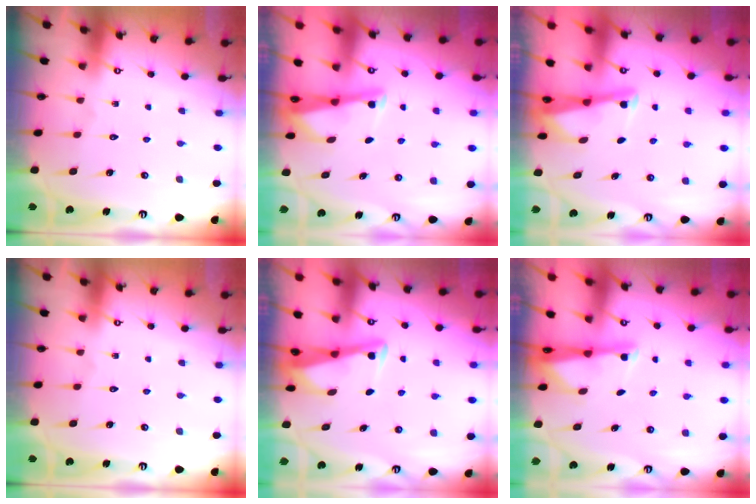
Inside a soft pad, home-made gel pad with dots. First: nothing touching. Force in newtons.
{"total": 2.5, "press": 2.5, "slide": 0.2}
{"total": 2.5, "press": 2.5, "slide": 0.1}
{"total": 0.0}
{"total": 3.4, "press": 3.4, "slide": 0.3}
{"total": 1.9, "press": 1.9, "slide": 0.4}